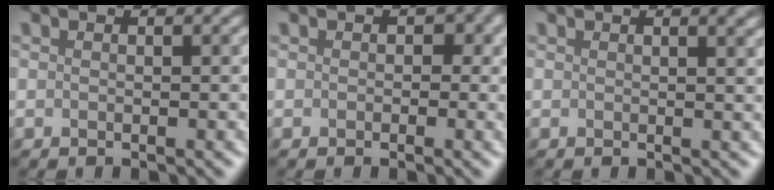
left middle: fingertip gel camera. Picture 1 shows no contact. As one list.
[{"total": 1.4, "force": [-0.1, 1.2, 0.6], "torque": [0.012, 0.003, -0.011]}, {"total": 1.8, "force": [0.8, 0.8, 1.4], "torque": [0.002, 0.012, -0.008]}]